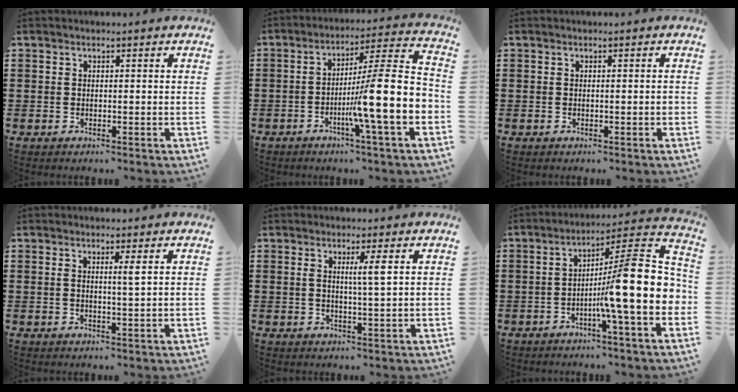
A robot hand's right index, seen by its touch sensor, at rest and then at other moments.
{"total": 12.9, "force": [-3.6, 0.0, 12.4], "torque": [-0.200, -0.041, -0.073]}
{"total": 0.6, "force": [-0.1, 0.0, 0.6], "torque": [-0.009, -0.004, -0.001]}
{"total": 1.9, "force": [0.7, -0.3, 1.7], "torque": [-0.033, -0.004, 0.010]}
{"total": 3.2, "force": [1.0, -0.2, 3.0], "torque": [-0.052, -0.007, 0.011]}
{"total": 15.1, "force": [-2.1, 1.5, 14.8], "torque": [-0.227, -0.032, -0.038]}